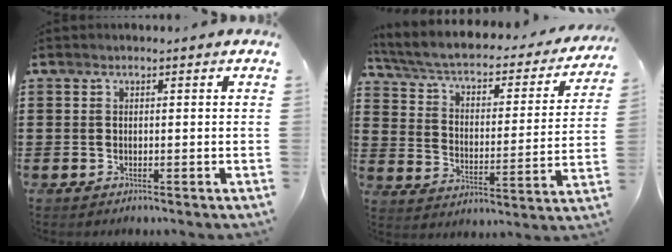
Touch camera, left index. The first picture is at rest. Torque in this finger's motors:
{"motor_torque": [2.14, 0.00, 0.56, 0.07]}